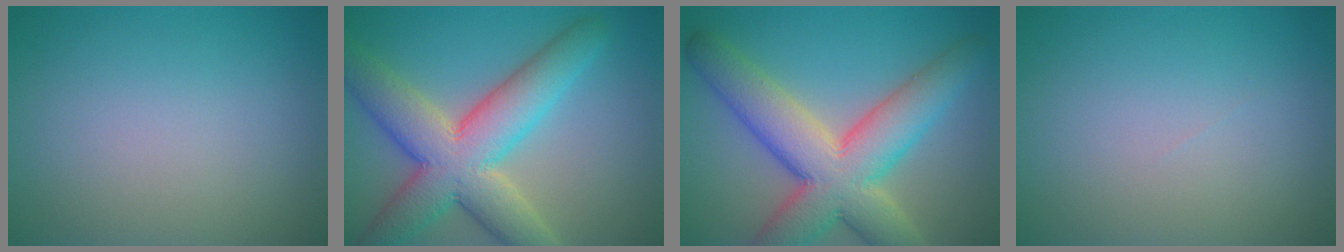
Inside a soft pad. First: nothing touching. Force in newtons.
{"total": 9.9, "press": 9.8, "slide": 0.6}
{"total": 10.2, "press": 10.2, "slide": 0.7}
{"total": 0.0}